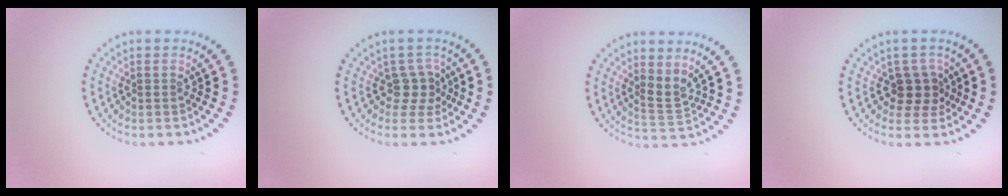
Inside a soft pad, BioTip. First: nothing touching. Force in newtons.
{"total": 2.1, "press": 1.6, "slide": 1.4}
{"total": 2.0, "press": 1.4, "slide": 1.4}
{"total": 2.4, "press": 1.9, "slide": 1.5}